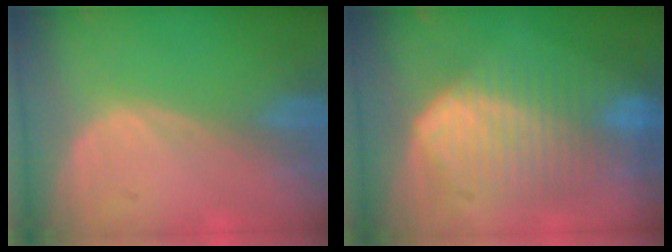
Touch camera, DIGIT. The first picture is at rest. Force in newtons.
{"total": 10.5, "press": 10.4, "slide": 0.5}